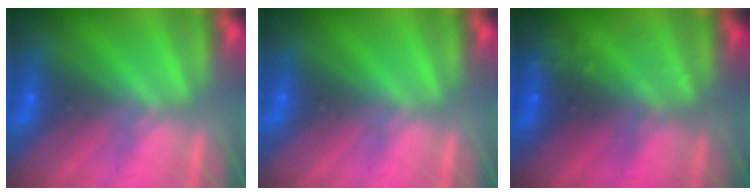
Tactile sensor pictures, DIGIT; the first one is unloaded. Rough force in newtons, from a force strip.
{"total": 0.0}
{"total": 2.8}